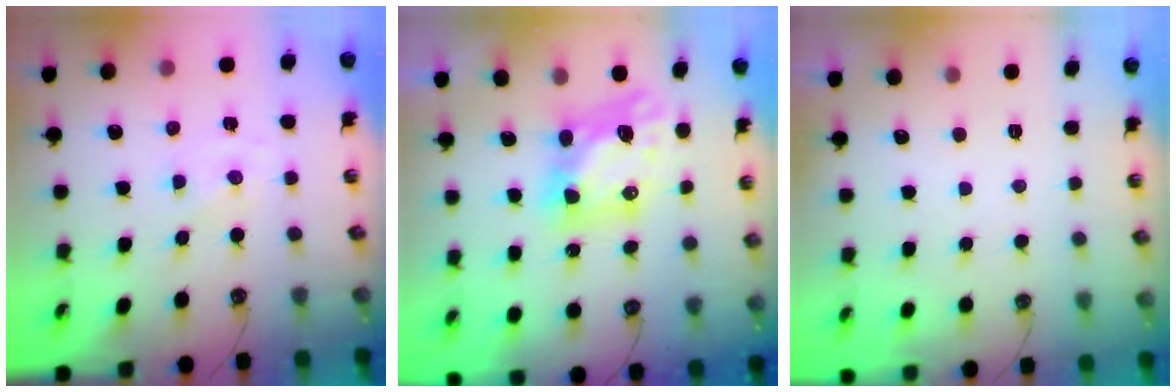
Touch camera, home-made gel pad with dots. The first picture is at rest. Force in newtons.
{"total": 8.9, "press": 8.9, "slide": 0.7}
{"total": 0.0}